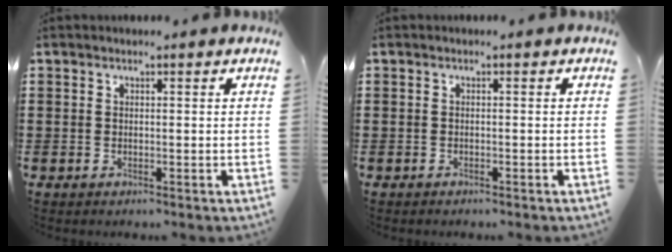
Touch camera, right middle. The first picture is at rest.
{"total": 1.1, "force": [-1.0, 0.3, 0.1], "torque": [-0.004, 0.002, -0.022]}